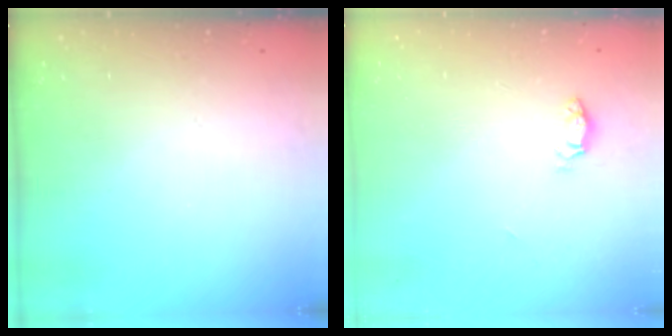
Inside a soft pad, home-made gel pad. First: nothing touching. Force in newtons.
{"total": 3.5, "press": 3.5, "slide": 0.4}